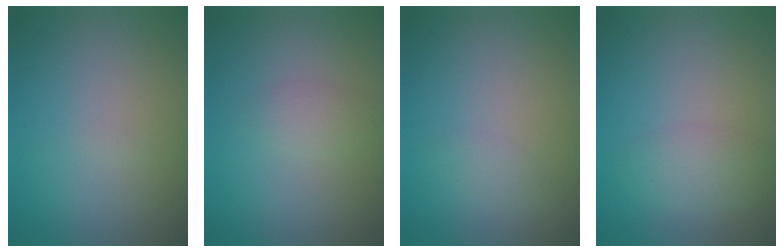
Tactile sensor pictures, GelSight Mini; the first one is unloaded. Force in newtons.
{"total": 1.5, "press": 1.5, "slide": 0.0}
{"total": 0.9, "press": 0.9, "slide": 0.1}
{"total": 2.2, "press": 2.2, "slide": 0.1}